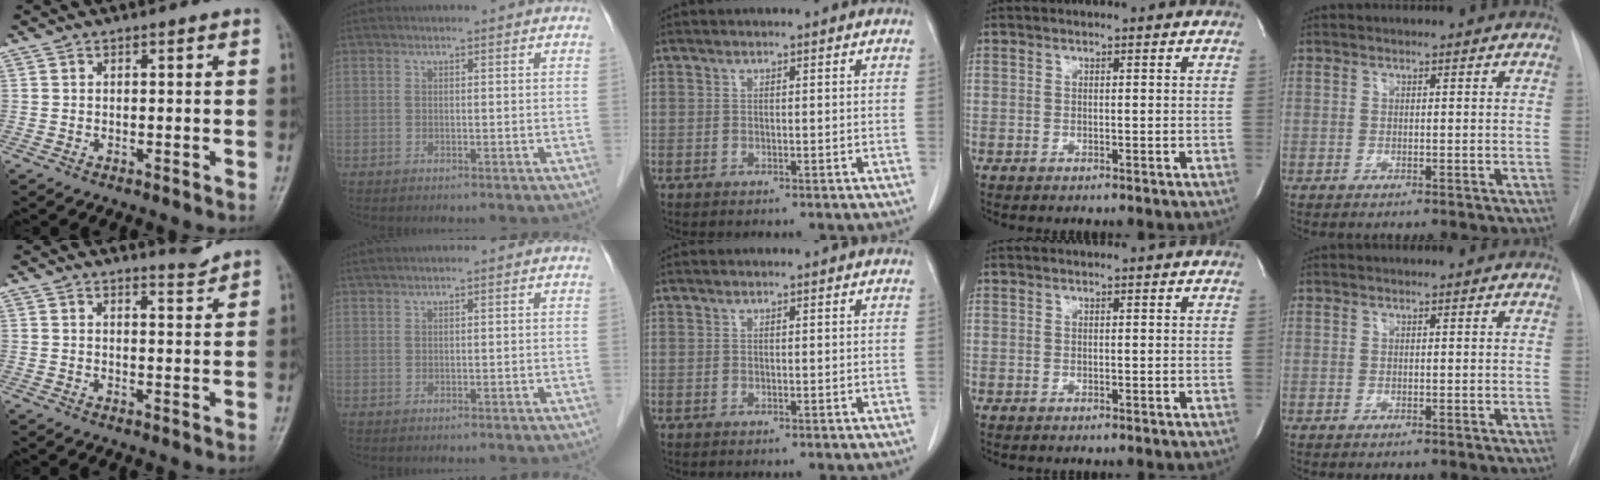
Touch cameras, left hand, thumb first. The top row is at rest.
{"thumb": {"total": 2.7, "force": [2.7, -0.1, 0.4], "torque": [-0.001, -0.031, 0.044]}, "index": {"total": 1.6, "force": [1.3, -0.2, 1.0], "torque": [-0.023, 0.017, 0.030]}}